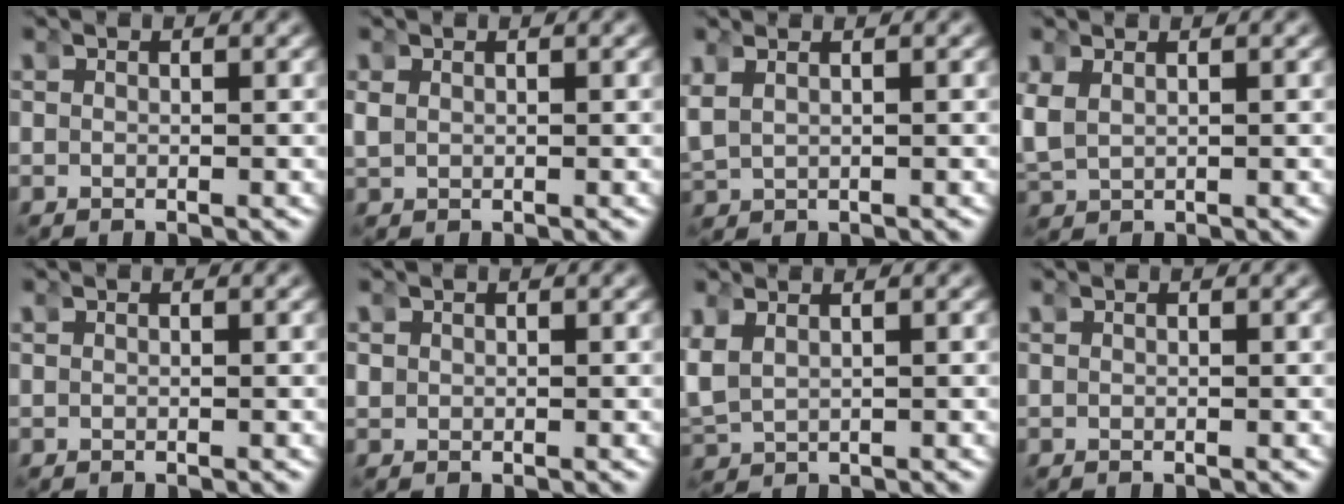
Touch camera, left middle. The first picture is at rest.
{"total": 1.3, "force": [0.1, 1.2, 0.5], "torque": [-0.021, -0.005, 0.009]}
{"total": 3.1, "force": [0.7, 2.5, 1.7], "torque": [-0.053, 0.002, 0.018]}
{"total": 3.3, "force": [0.4, 2.9, 1.6], "torque": [-0.065, -0.011, 0.017]}
{"total": 0.0}
{"total": 1.0, "force": [0.2, 1.0, 0.2], "torque": [-0.014, -0.002, 0.005]}
{"total": 4.6, "force": [0.6, 3.9, 2.3], "torque": [-0.085, -0.012, 0.017]}
{"total": 0.0}